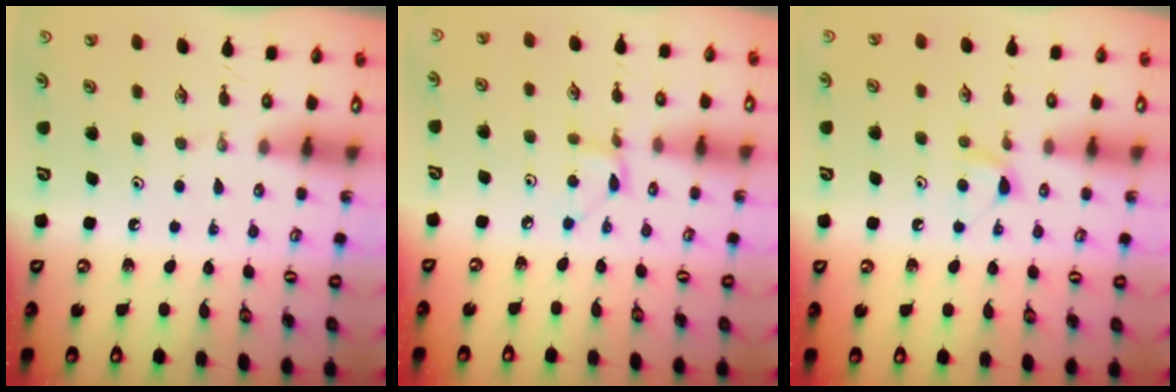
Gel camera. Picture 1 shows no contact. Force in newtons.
{"total": 3.0, "press": 3.0, "slide": 0.1}
{"total": 4.7, "press": 4.7, "slide": 0.6}